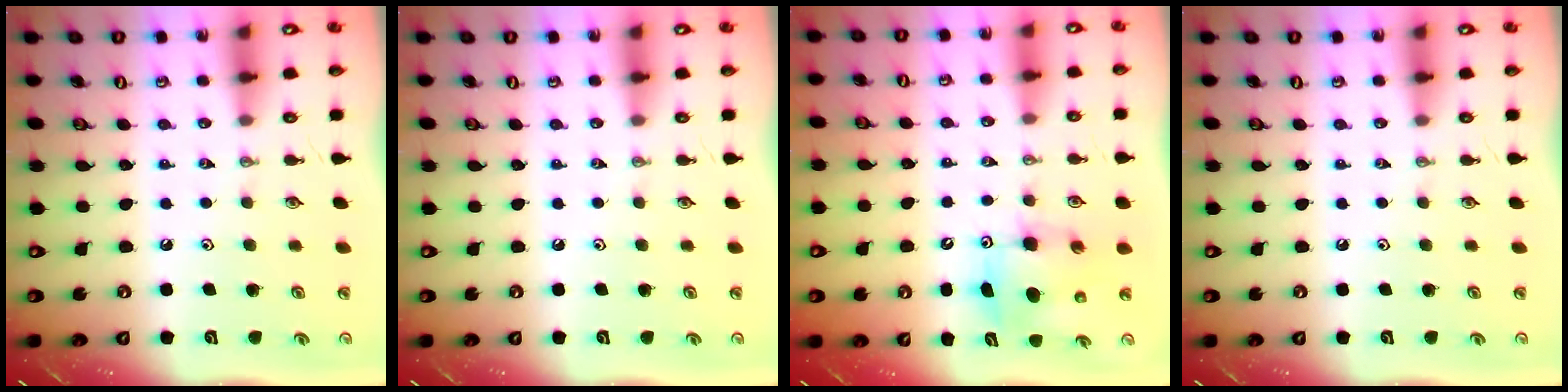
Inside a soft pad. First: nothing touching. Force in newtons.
{"total": 0.0}
{"total": 8.3, "press": 8.1, "slide": 1.9}
{"total": 0.0}